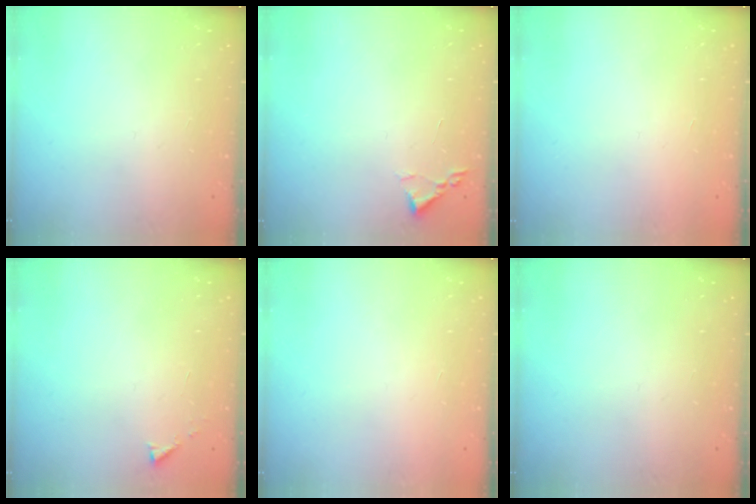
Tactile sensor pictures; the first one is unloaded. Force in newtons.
{"total": 1.8, "press": 1.8, "slide": 0.3}
{"total": 1.7, "press": 1.7, "slide": 0.1}
{"total": 2.9, "press": 2.9, "slide": 0.4}
{"total": 1.6, "press": 1.6, "slide": 0.1}
{"total": 0.0}